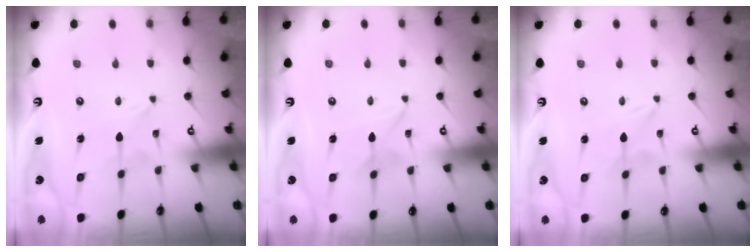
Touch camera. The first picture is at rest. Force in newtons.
{"total": 1.5, "press": 1.5, "slide": 0.3}
{"total": 0.0}